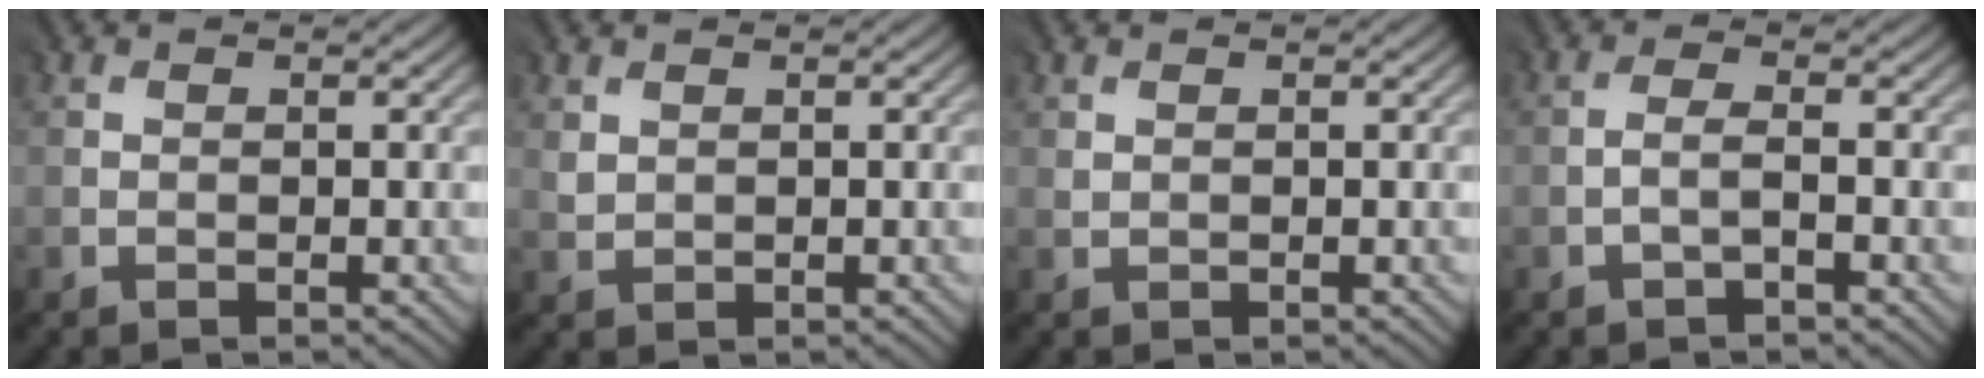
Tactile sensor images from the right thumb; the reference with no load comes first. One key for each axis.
{"total": 1.4, "fx": 1.0, "fy": 0.9, "fz": 0.3, "tx": -0.013, "ty": -0.001, "tz": 0.021}
{"total": 0.7, "fx": 0.4, "fy": 0.4, "fz": 0.2, "tx": -0.006, "ty": -0.001, "tz": 0.011}
{"total": 1.3, "fx": -1.1, "fy": -0.1, "fz": 0.6, "tx": -0.014, "ty": 0.002, "tz": -0.024}